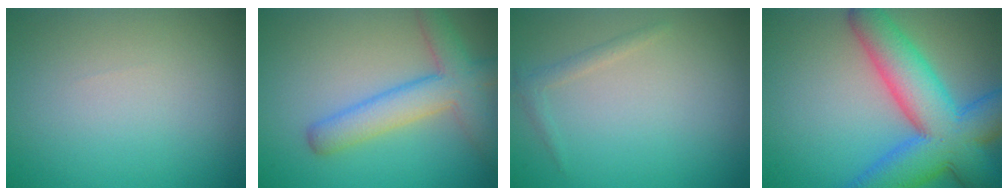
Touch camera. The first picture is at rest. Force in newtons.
{"total": 5.0, "press": 5.0, "slide": 0.2}
{"total": 1.0, "press": 1.0, "slide": 0.0}
{"total": 10.8, "press": 10.8, "slide": 0.4}